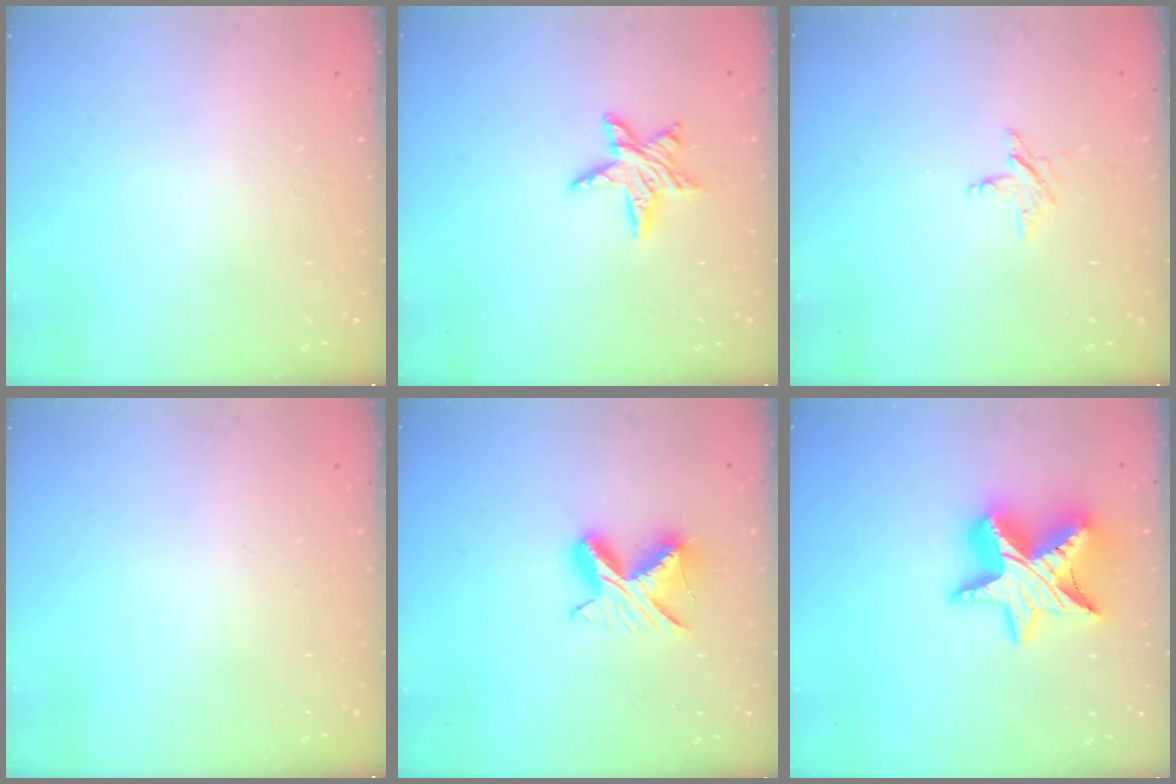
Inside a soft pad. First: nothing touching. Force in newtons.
{"total": 8.7, "press": 8.6, "slide": 0.6}
{"total": 3.0, "press": 3.0, "slide": 0.3}
{"total": 0.0}
{"total": 9.0, "press": 9.0, "slide": 0.4}
{"total": 16.2, "press": 16.1, "slide": 1.7}